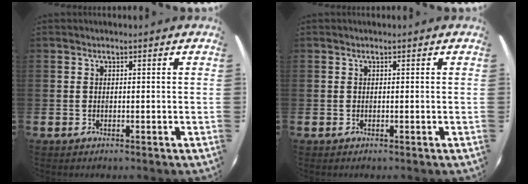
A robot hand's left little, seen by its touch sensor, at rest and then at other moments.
{"total": 0.0}